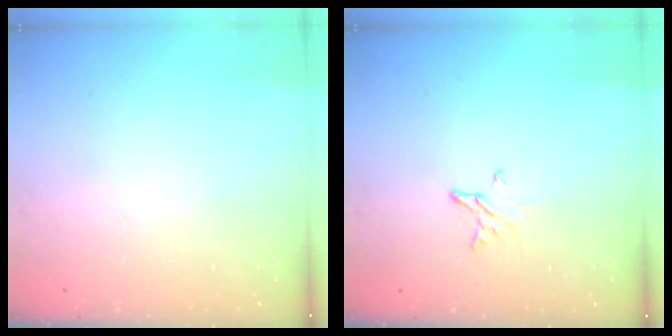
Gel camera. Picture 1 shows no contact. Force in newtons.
{"total": 4.4, "press": 4.3, "slide": 0.4}